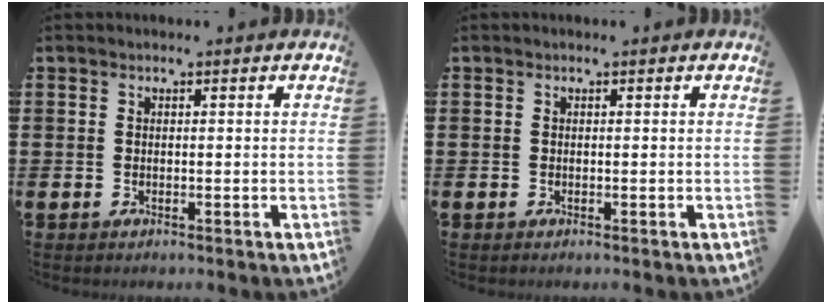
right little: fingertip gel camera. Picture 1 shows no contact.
{"total": 0.0}